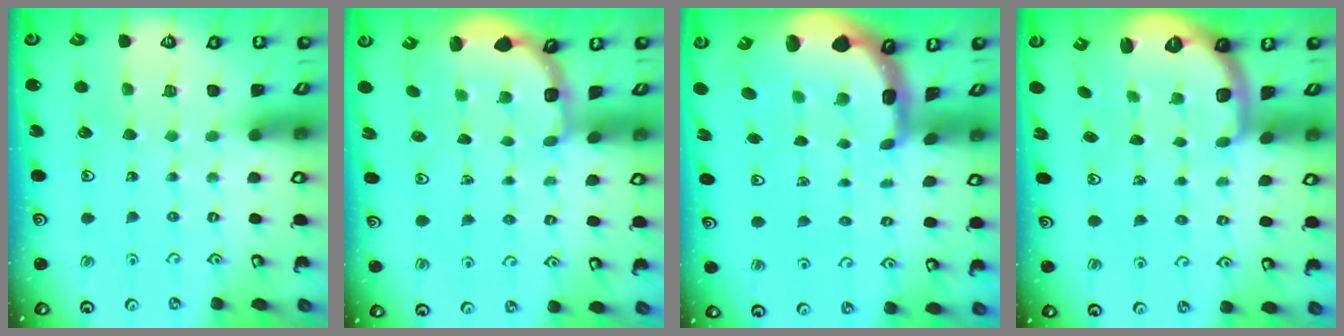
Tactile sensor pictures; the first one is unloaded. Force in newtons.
{"total": 2.7, "press": 2.3, "slide": 1.4}
{"total": 3.8, "press": 3.6, "slide": 1.0}
{"total": 1.8, "press": 1.8, "slide": 0.5}